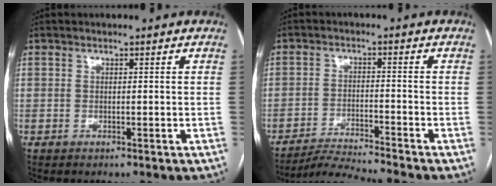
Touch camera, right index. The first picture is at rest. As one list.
[{"total": 7.2, "force": [-6.7, -2.4, 1.1], "torque": [-0.013, -0.017, -0.124]}]